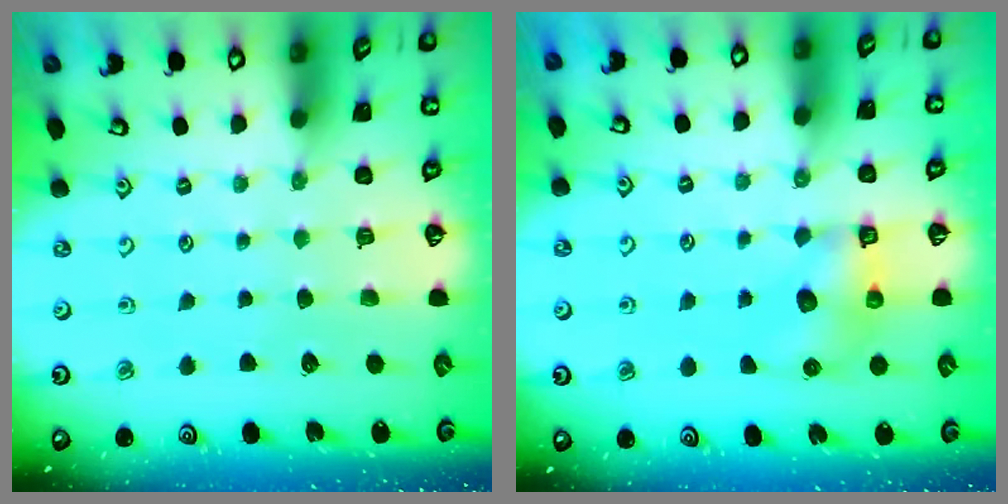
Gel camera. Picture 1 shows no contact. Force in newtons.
{"total": 6.6, "press": 6.6, "slide": 0.2}